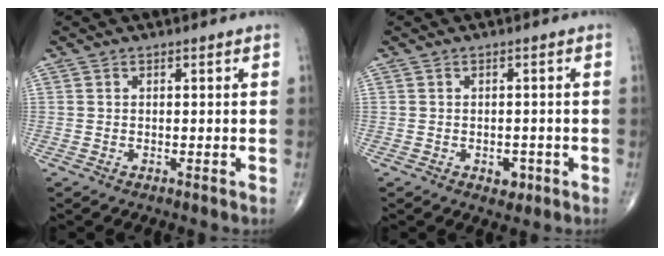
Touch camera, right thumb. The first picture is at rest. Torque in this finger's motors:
{"motor_torque": [0.64, 0.14, 0.16, -0.37, 0.00]}